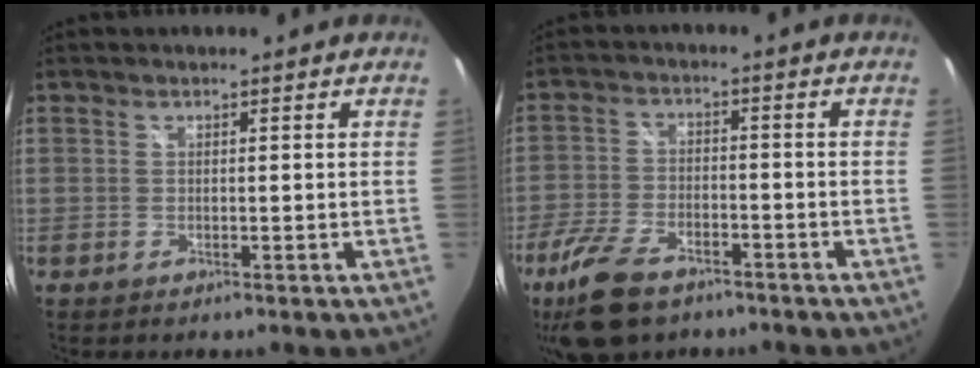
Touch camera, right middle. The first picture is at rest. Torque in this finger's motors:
{"motor_torque": [1.07, -1.06, 0.16, 0.12]}